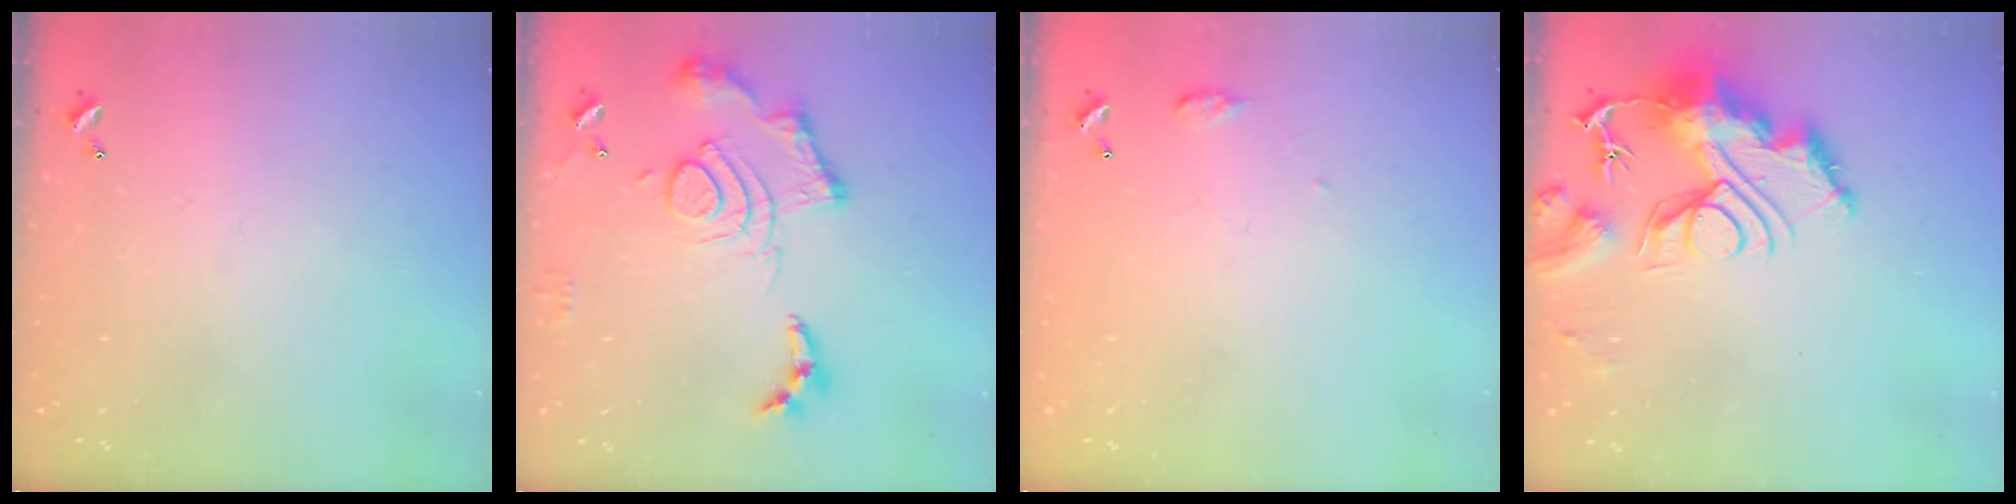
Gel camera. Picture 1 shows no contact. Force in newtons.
{"total": 16.5, "press": 16.4, "slide": 1.7}
{"total": 5.9, "press": 5.8, "slide": 0.7}
{"total": 14.1, "press": 14.1, "slide": 1.4}